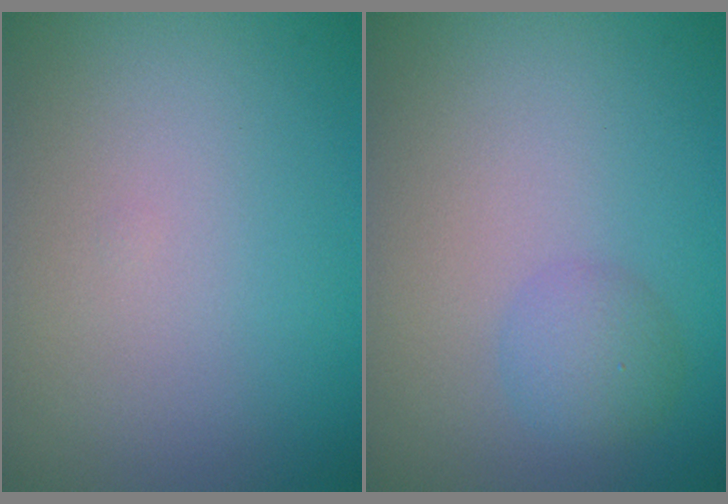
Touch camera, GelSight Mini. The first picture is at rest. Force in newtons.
{"total": 2.1, "press": 2.1, "slide": 0.1}